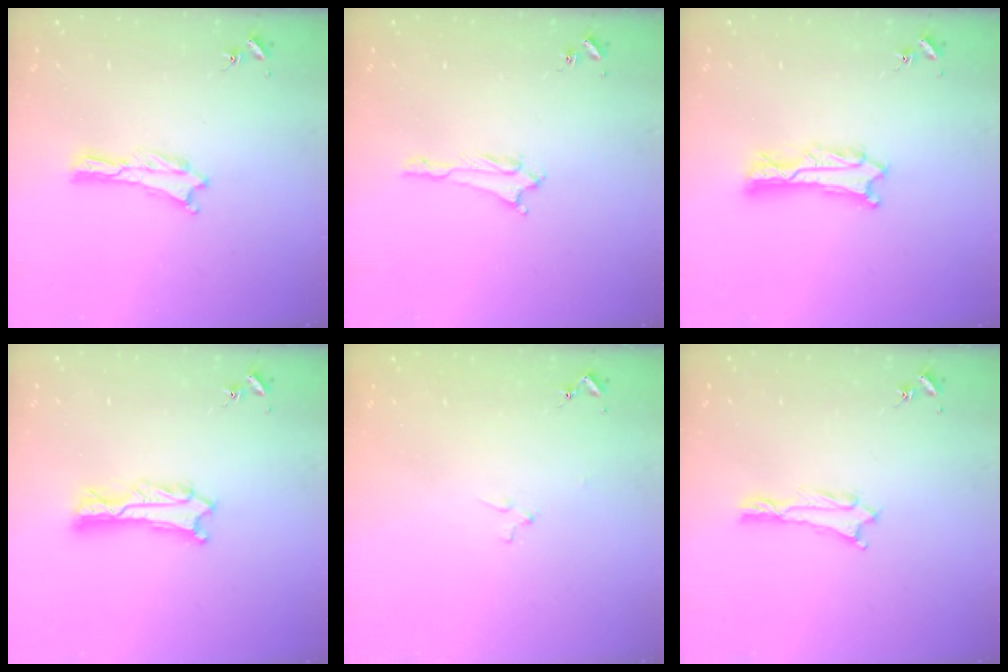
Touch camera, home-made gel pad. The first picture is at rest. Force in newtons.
{"total": 1.7, "press": 1.7, "slide": 0.3}
{"total": 2.2, "press": 2.2, "slide": 0.2}
{"total": 2.2, "press": 2.2, "slide": 0.2}
{"total": 1.1, "press": 1.1, "slide": 0.1}
{"total": 1.0, "press": 1.0, "slide": 0.2}